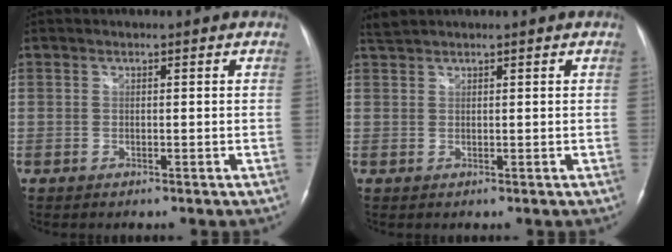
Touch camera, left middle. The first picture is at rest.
{"total": 1.4, "force": [1.4, -0.1, 0.2], "torque": [-0.008, 0.014, 0.034]}